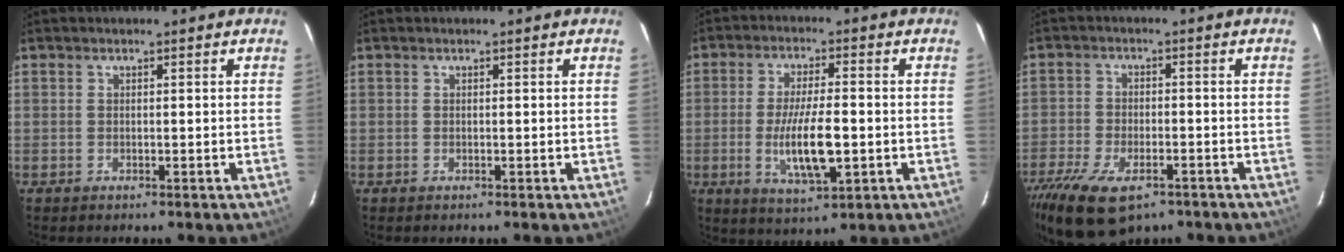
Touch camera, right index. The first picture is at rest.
{"total": 0.0}
{"total": 10.5, "force": [-2.1, 3.1, 9.9], "torque": [-0.189, -0.014, -0.034]}
{"total": 14.7, "force": [-9.6, 6.7, 8.9], "torque": [-0.198, -0.033, -0.160]}